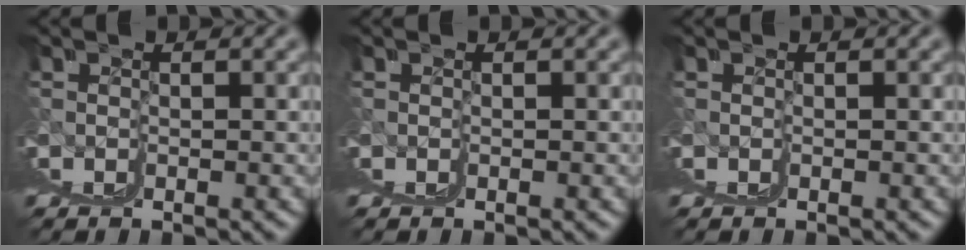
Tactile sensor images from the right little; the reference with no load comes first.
{"total": 0.0}
{"total": 0.0}